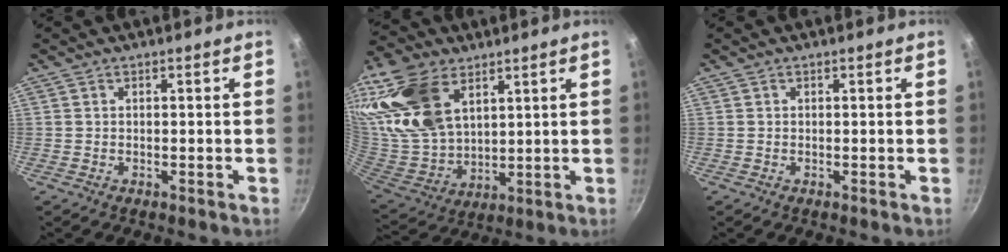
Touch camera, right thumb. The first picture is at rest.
{"total": 21.6, "force": [10.2, 13.5, 13.5], "torque": [-0.272, -0.029, 0.209]}
{"total": 0.0}